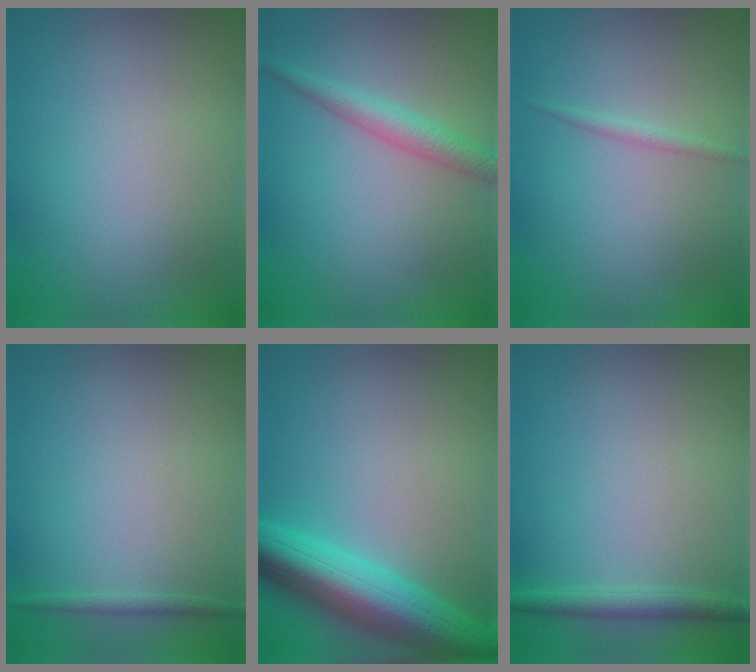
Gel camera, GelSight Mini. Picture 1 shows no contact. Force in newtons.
{"total": 2.8, "press": 2.8, "slide": 0.0}
{"total": 0.9, "press": 0.9, "slide": 0.0}
{"total": 0.8, "press": 0.8, "slide": 0.1}
{"total": 8.5, "press": 8.5, "slide": 0.5}
{"total": 1.9, "press": 1.9, "slide": 0.1}